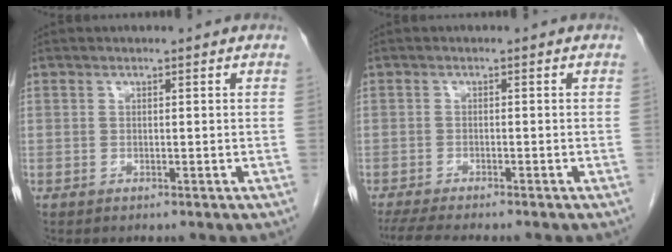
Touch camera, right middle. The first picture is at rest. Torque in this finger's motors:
{"motor_torque": [0.31, -0.18, 0.03, 0.02]}